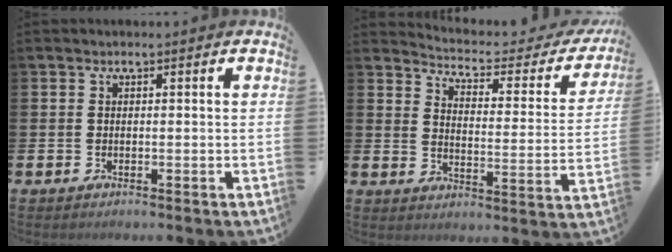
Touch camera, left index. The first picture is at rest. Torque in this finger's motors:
{"motor_torque": [0.90, -1.24, 0.16, 0.00]}